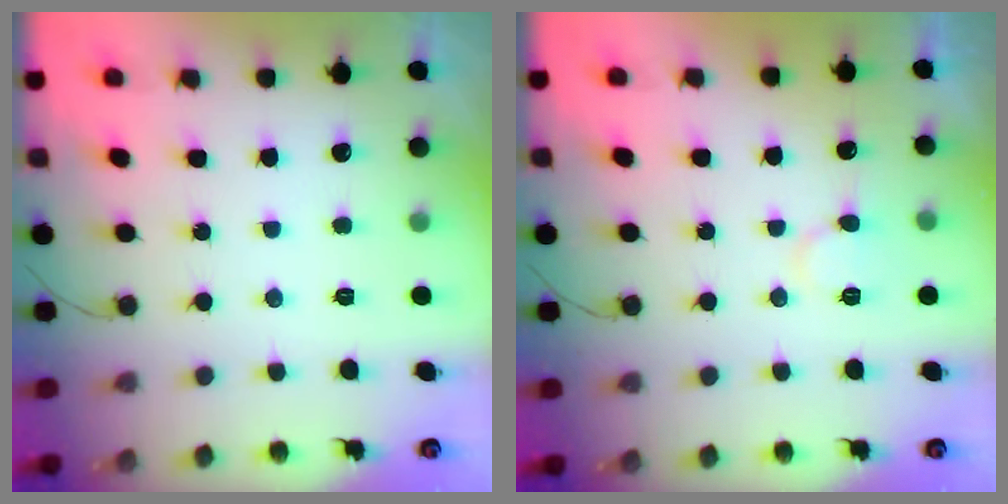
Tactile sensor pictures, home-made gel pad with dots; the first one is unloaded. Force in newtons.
{"total": 7.2, "press": 7.1, "slide": 0.6}